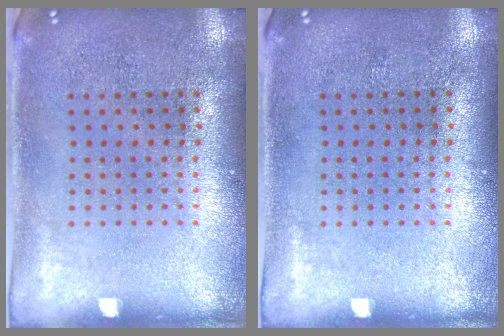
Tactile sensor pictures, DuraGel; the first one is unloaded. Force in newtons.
{"total": 0.0}